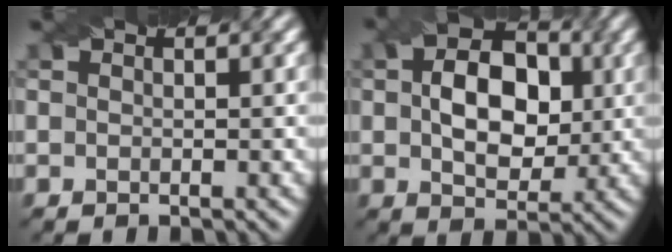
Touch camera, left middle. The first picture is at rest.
{"total": 7.5, "force": [0.8, 5.0, 5.6], "torque": [-0.094, 0.006, 0.008]}